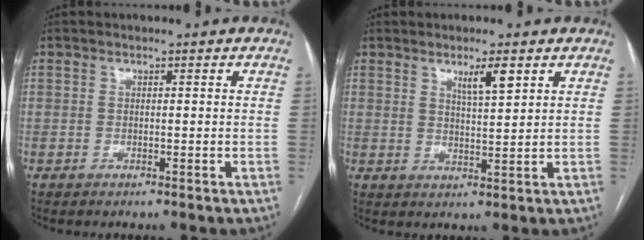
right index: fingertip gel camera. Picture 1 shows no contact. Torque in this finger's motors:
{"motor_torque": [0.14, 0.12, 0.08, 0.07]}